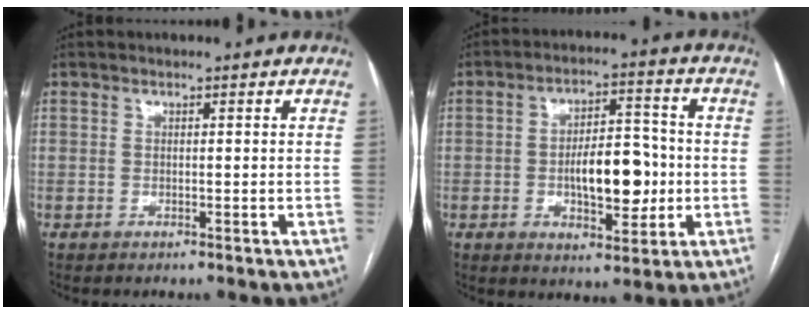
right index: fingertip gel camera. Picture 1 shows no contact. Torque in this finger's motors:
{"motor_torque": [1.55, -0.20, 0.74, 0.11]}